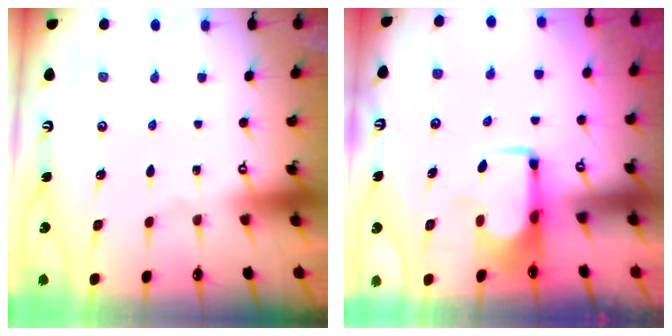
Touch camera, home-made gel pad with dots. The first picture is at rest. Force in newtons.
{"total": 1.8, "press": 1.7, "slide": 0.4}